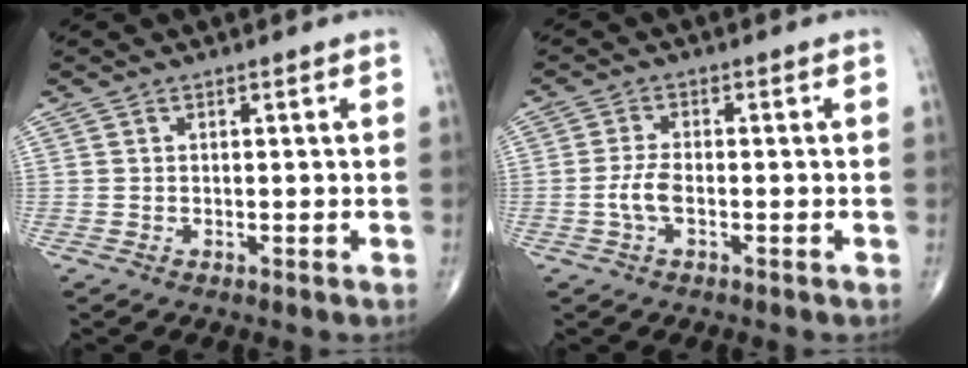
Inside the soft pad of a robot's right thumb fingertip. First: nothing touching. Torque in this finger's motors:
{"motor_torque": [0.15, -0.09, 0.30, -0.28, 0.04]}